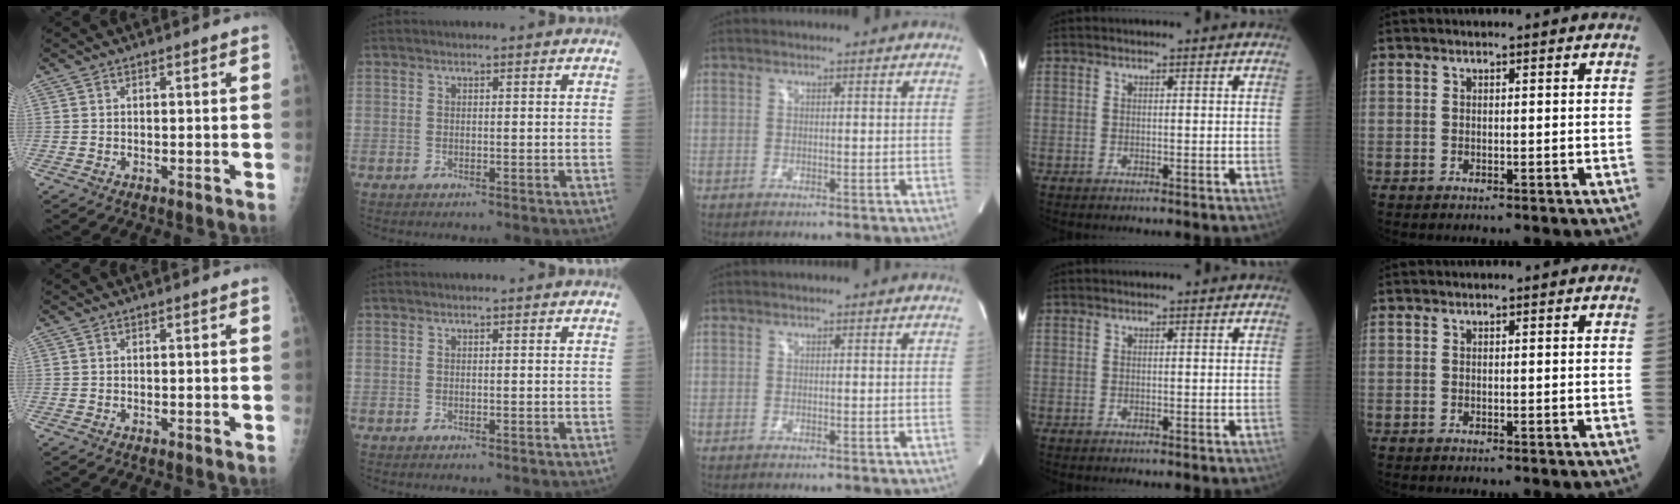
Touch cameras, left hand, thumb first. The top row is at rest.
{}